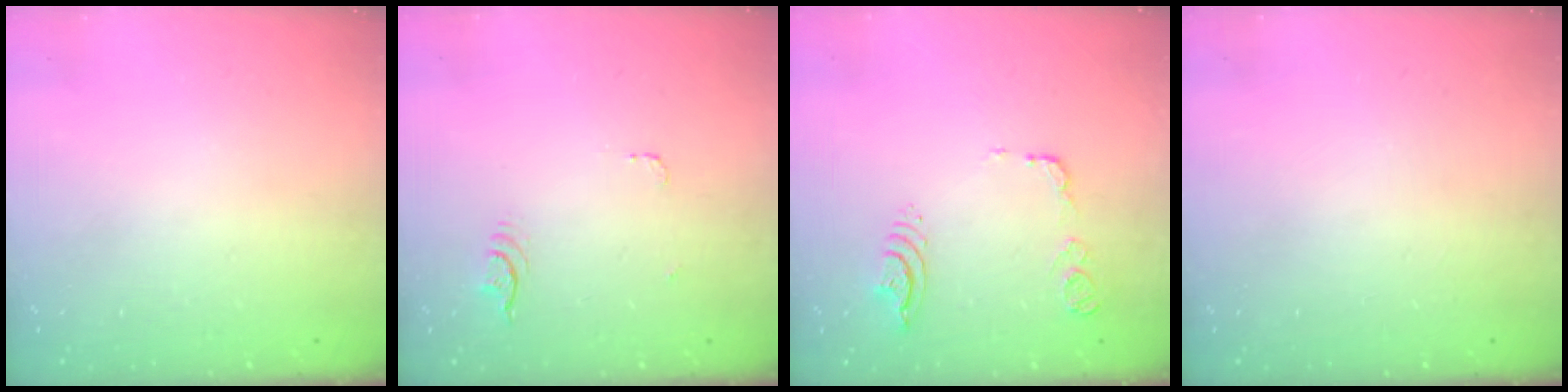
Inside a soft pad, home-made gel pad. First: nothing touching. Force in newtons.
{"total": 3.8, "press": 3.4, "slide": 1.6}
{"total": 10.8, "press": 10.7, "slide": 1.4}
{"total": 5.0, "press": 5.0, "slide": 0.5}